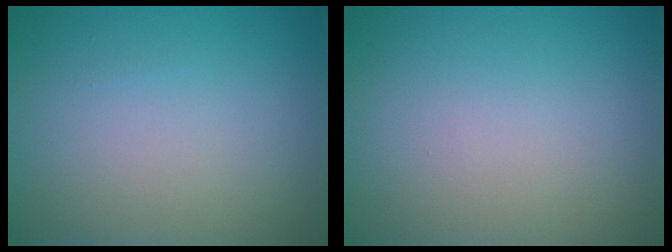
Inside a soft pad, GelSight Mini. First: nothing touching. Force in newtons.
{"total": 0.0}